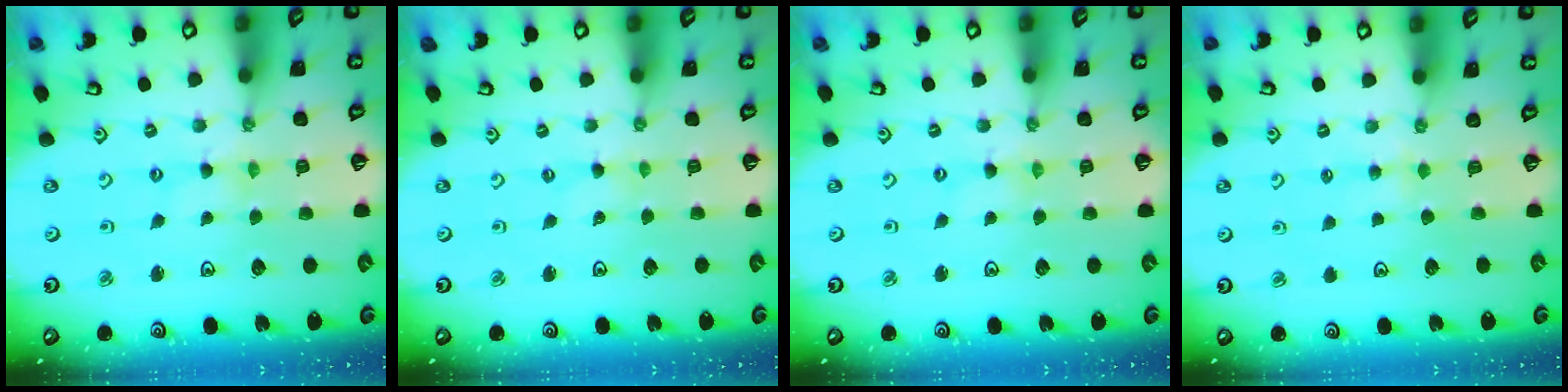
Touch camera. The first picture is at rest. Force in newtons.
{"total": 0.0}
{"total": 0.0}
{"total": 3.2, "press": 3.2, "slide": 0.5}